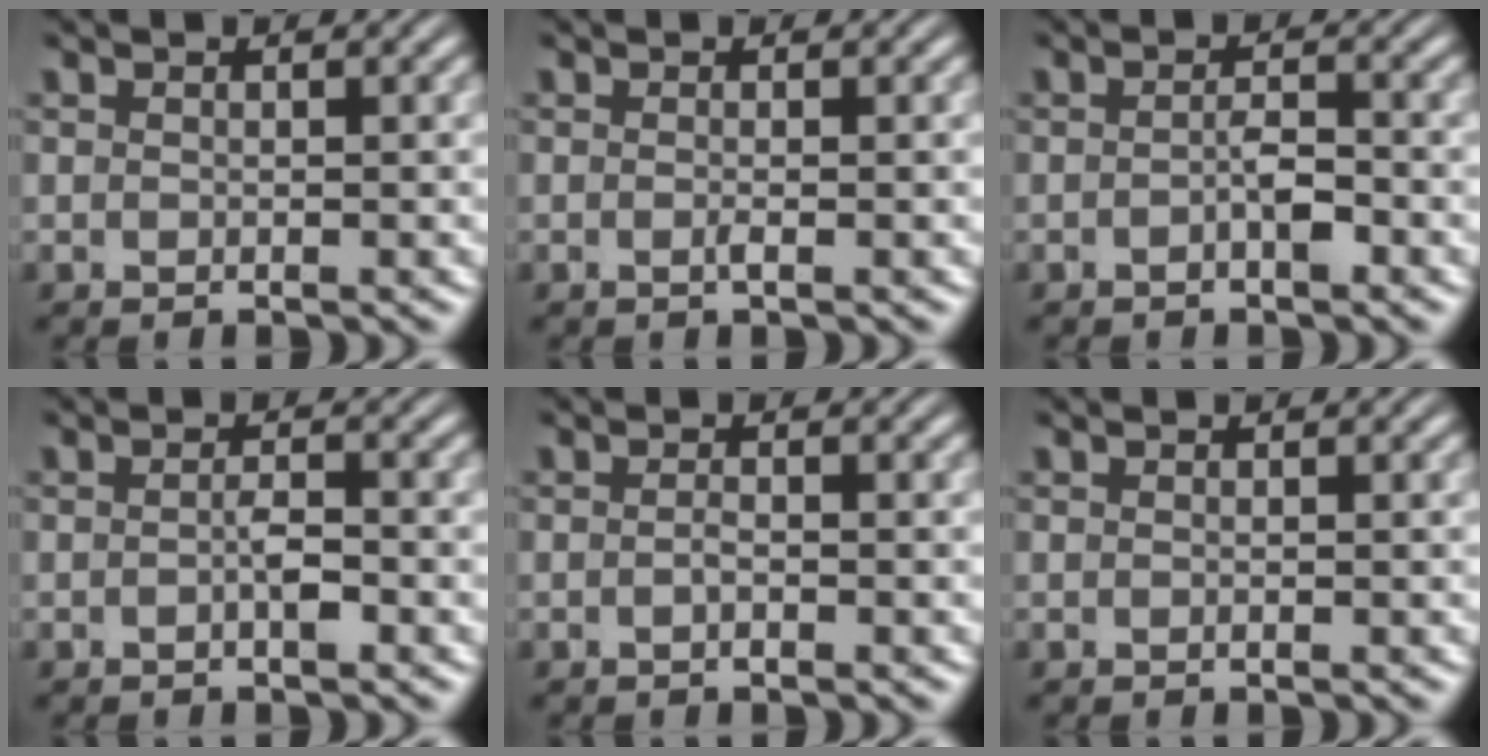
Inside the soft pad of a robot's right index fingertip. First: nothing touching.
{"total": 0.6, "force": [-0.2, -0.3, 0.5], "torque": [-0.006, -0.001, -0.005]}
{"total": 1.7, "force": [-0.7, 0.4, 1.5], "torque": [-0.021, -0.001, -0.015]}
{"total": 1.5, "force": [-0.4, 0.2, 1.4], "torque": [-0.021, -0.001, -0.011]}
{"total": 0.9, "force": [-0.5, 0.0, 0.7], "torque": [-0.012, -0.001, -0.012]}
{"total": 0.0}